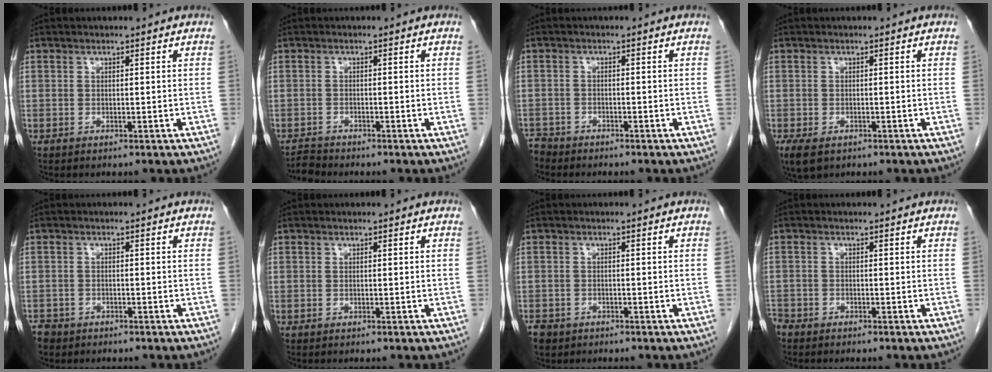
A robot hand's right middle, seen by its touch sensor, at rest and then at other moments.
{"total": 1.4, "force": [-1.4, -0.1, -0.1], "torque": [0.000, -0.009, -0.026]}
{"total": 2.8, "force": [-2.6, 0.9, -0.1], "torque": [-0.002, -0.004, -0.051]}
{"total": 4.4, "force": [-2.6, 2.6, 2.5], "torque": [-0.053, -0.010, -0.040]}
{"total": 3.3, "force": [-2.6, 1.9, 0.6], "torque": [-0.015, 0.000, -0.046]}
{"total": 0.0}
{"total": 4.0, "force": [-2.7, 2.6, 1.3], "torque": [-0.030, -0.003, -0.045]}
{"total": 2.2, "force": [-1.9, 1.0, 0.4], "torque": [-0.008, 0.000, -0.037]}